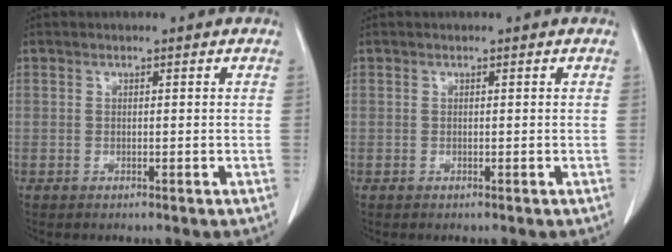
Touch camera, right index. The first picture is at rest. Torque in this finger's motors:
{"motor_torque": [0.00, 0.00, 0.00, 0.00]}